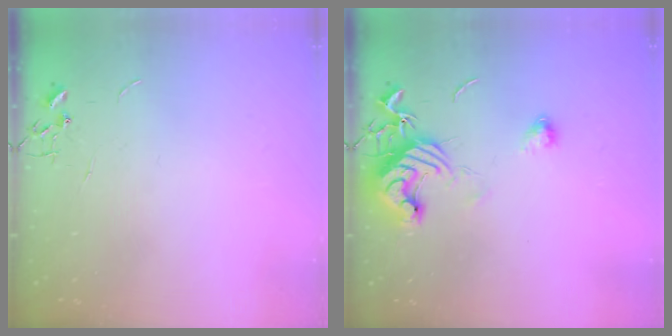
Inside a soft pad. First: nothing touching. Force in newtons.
{"total": 12.0, "press": 11.9, "slide": 1.6}